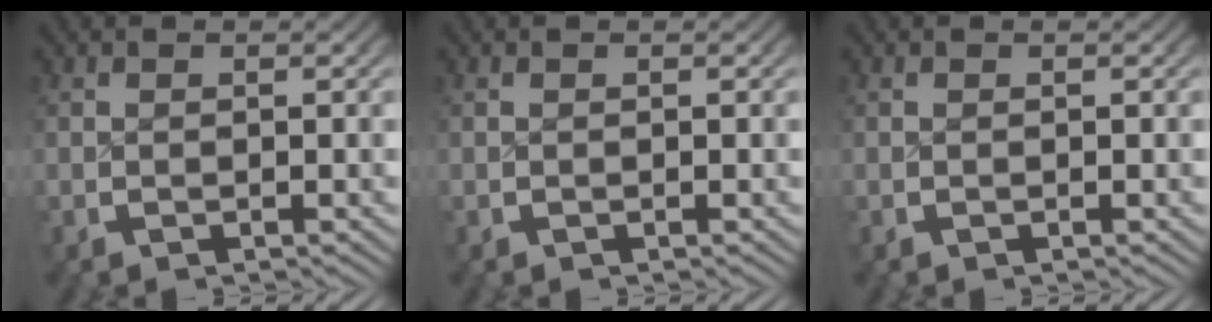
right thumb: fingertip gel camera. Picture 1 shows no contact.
{"total": 0.0}
{"total": 0.0}